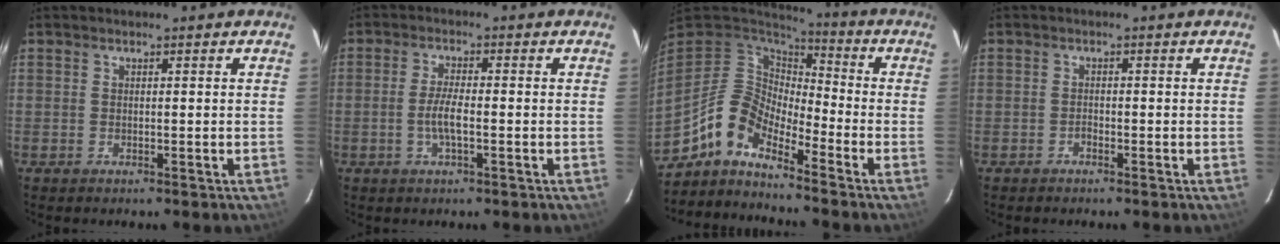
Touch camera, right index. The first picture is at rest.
{"total": 4.2, "force": [-1.2, 0.8, 3.9], "torque": [-0.079, -0.001, -0.024]}
{"total": 9.0, "force": [-7.2, 3.5, 4.2], "torque": [-0.078, 0.016, -0.154]}
{"total": 0.8, "force": [-0.7, 0.3, 0.1], "torque": [-0.002, 0.001, -0.016]}